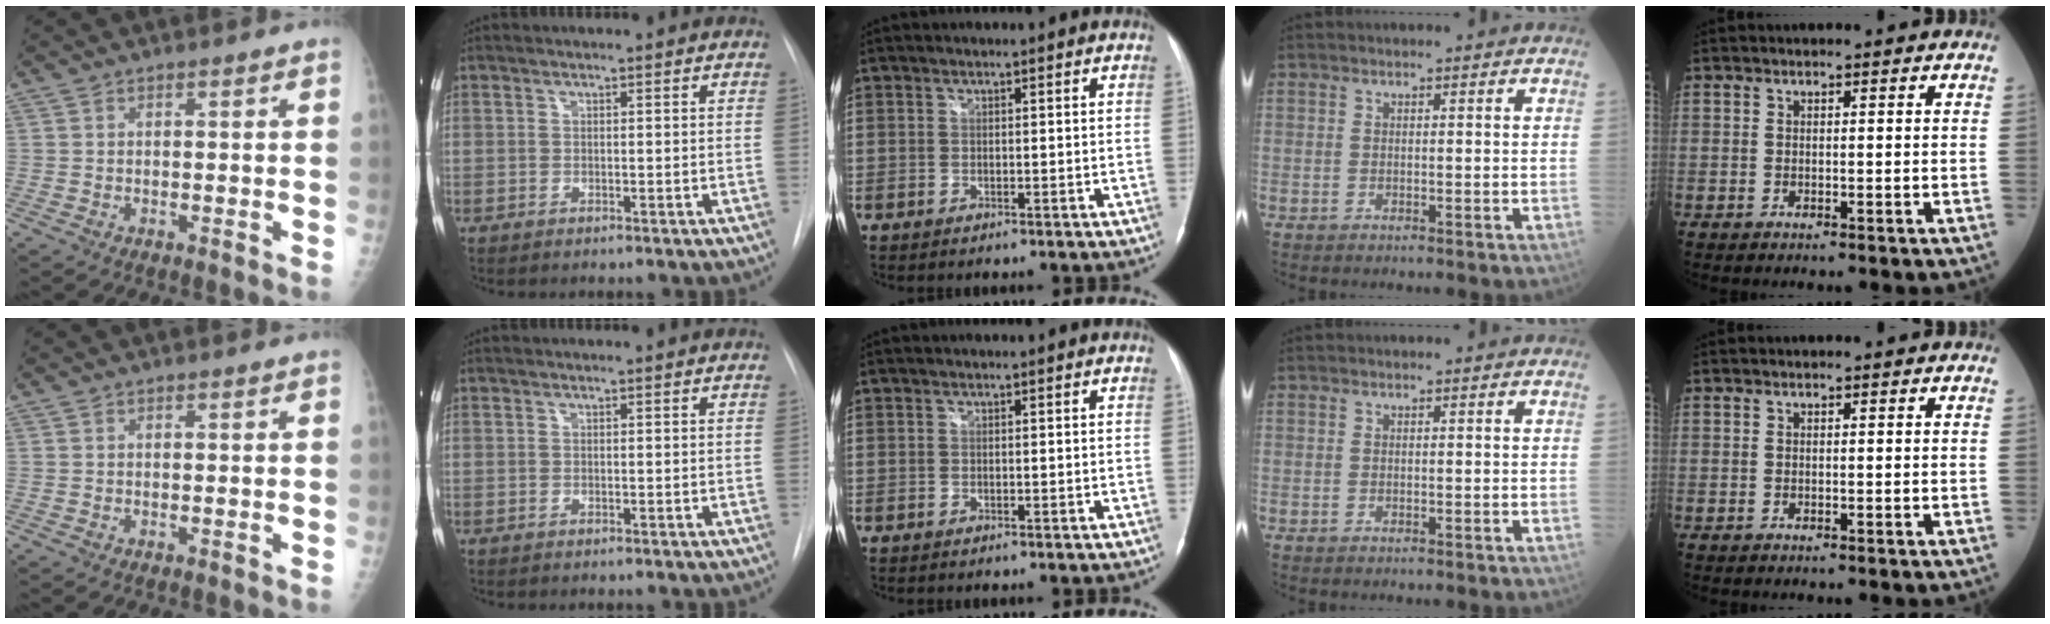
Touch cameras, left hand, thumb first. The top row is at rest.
{}